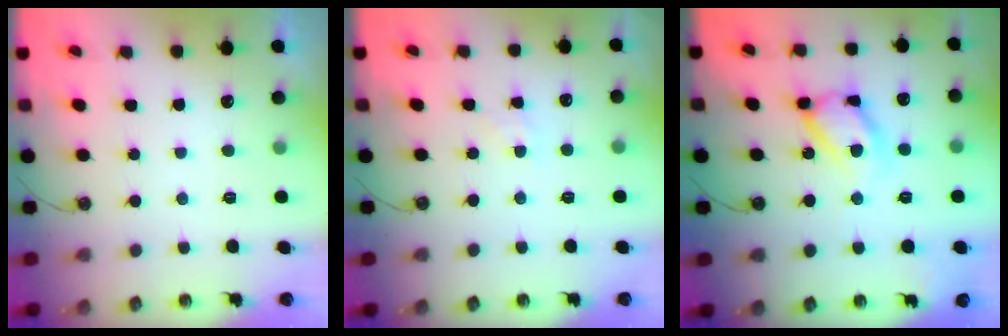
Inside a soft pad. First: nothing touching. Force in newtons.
{"total": 2.7, "press": 2.6, "slide": 0.5}
{"total": 14.2, "press": 14.1, "slide": 1.0}